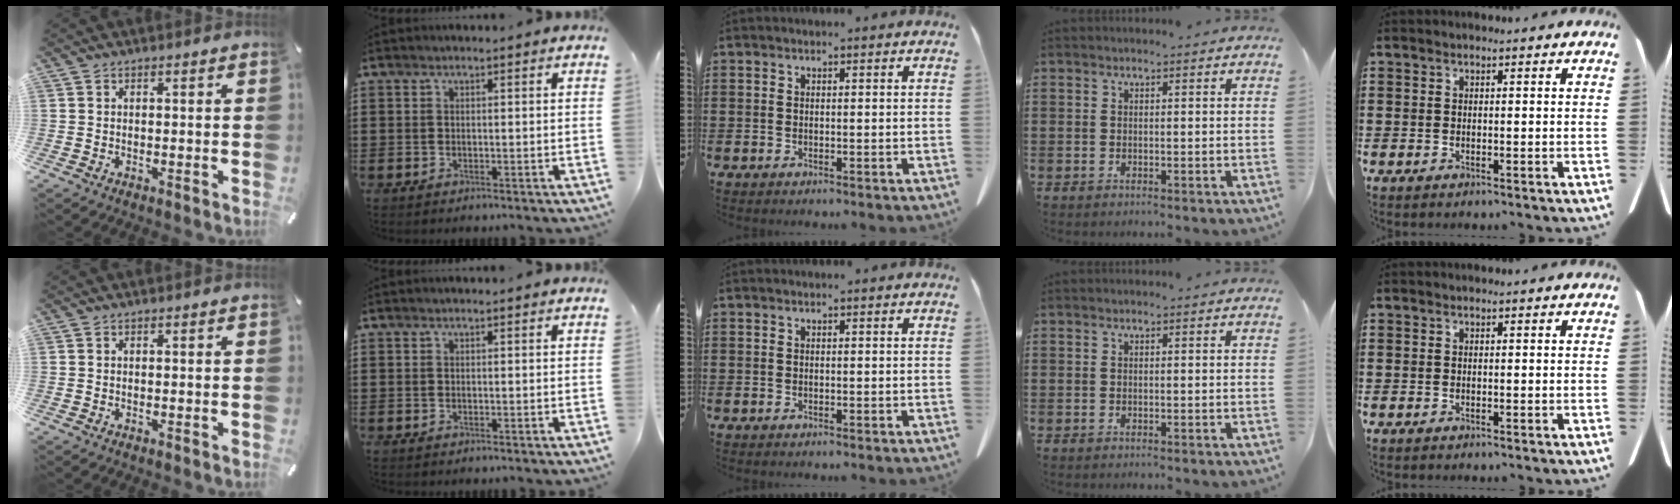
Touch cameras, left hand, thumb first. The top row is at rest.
{}